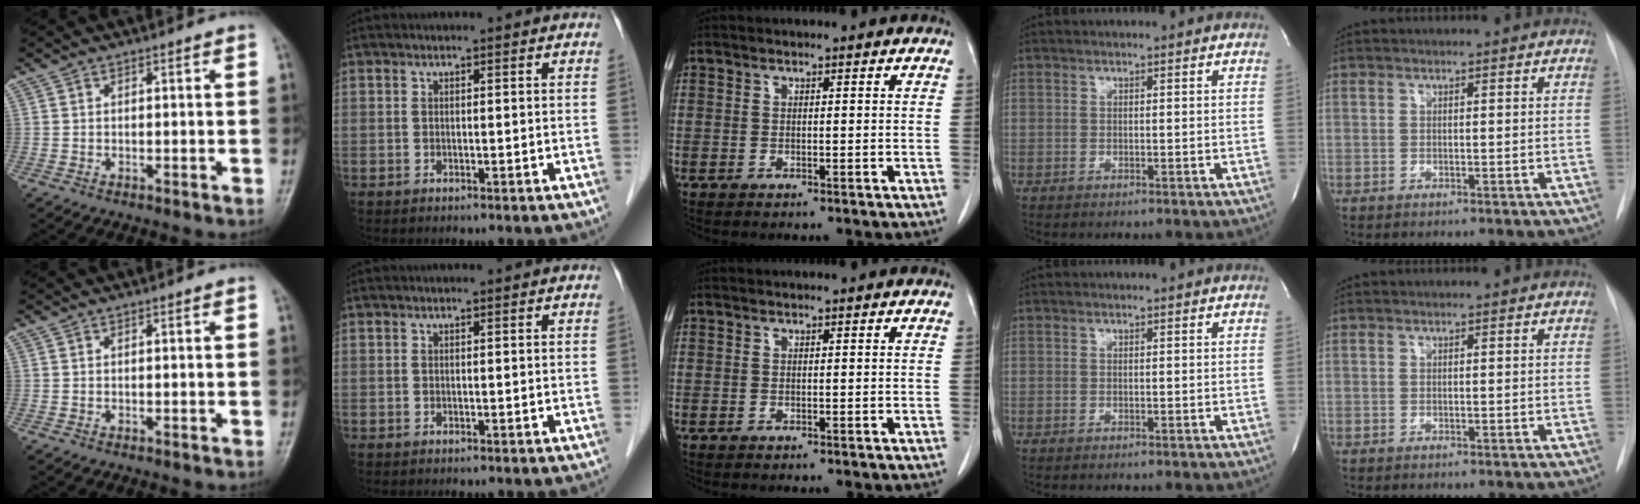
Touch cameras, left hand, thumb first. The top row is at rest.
{}